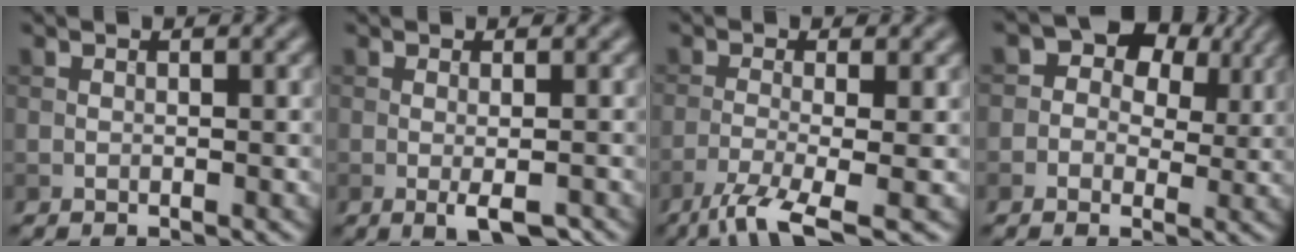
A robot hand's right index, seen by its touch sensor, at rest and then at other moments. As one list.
[{"total": 2.4, "force": [-0.8, 0.4, 2.2], "torque": [-0.039, -0.003, -0.011]}, {"total": 5.2, "force": [-3.1, 1.0, 4.0], "torque": [-0.070, -0.006, -0.070]}, {"total": 5.6, "force": [1.8, 4.2, 3.2], "torque": [-0.042, 0.011, 0.005]}]